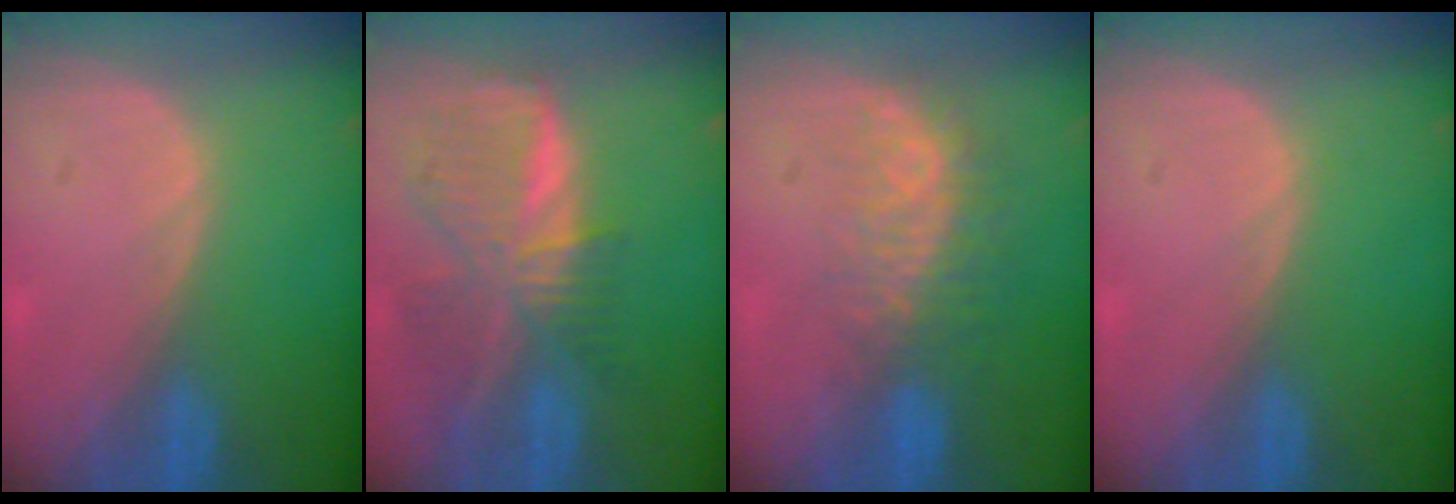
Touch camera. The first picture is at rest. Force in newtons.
{"total": 9.1, "press": 8.0, "slide": 4.5}
{"total": 8.4, "press": 7.1, "slide": 4.4}
{"total": 0.0}